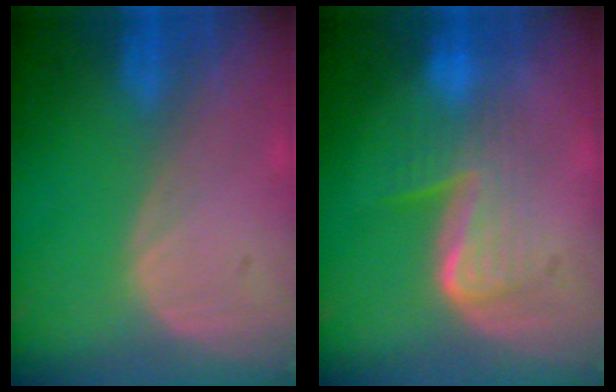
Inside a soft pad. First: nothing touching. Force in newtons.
{"total": 6.6, "press": 6.3, "slide": 1.9}